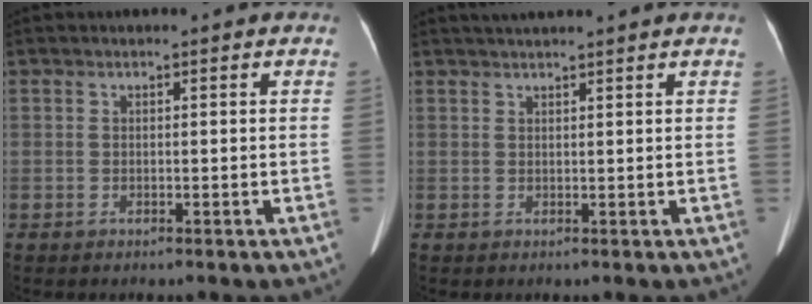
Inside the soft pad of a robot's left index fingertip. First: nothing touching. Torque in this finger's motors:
{"motor_torque": [0.60, -0.97, 0.03, 0.06]}